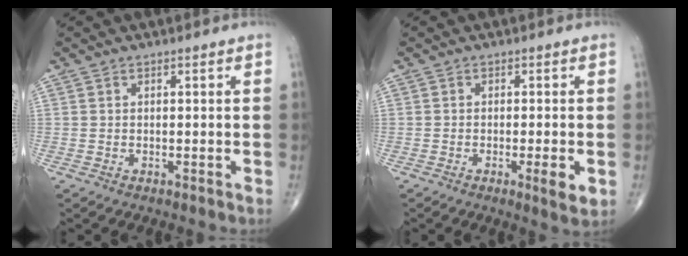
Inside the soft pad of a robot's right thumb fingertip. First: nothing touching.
{"total": 4.0, "force": [-1.2, 0.7, 3.7], "torque": [-0.056, -0.008, -0.020]}